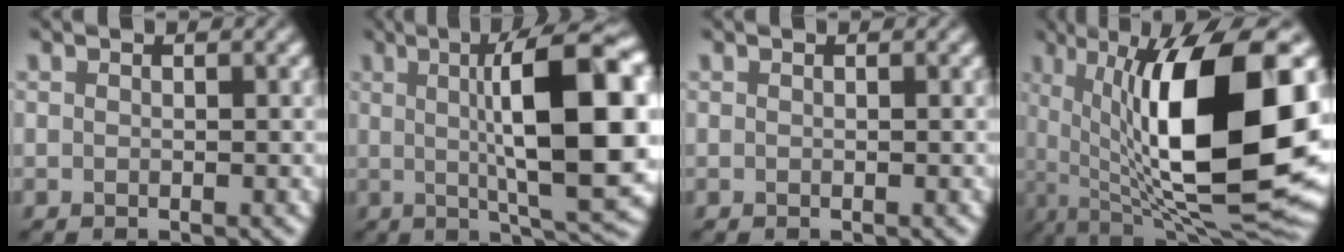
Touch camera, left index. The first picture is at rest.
{"total": 13.6, "force": [1.6, 3.1, 13.1], "torque": [-0.170, 0.011, 0.022]}
{"total": 0.0}
{"total": 16.5, "force": [2.1, 5.5, 15.5], "torque": [-0.229, -0.009, 0.030]}